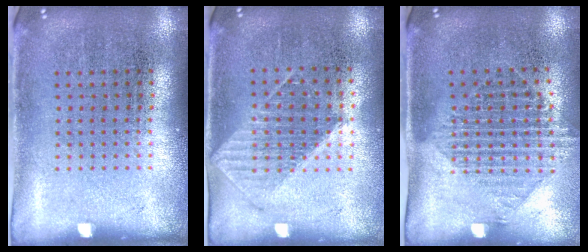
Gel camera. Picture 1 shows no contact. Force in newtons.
{"total": 1.1, "press": 1.0, "slide": 0.4}
{"total": 1.5, "press": 1.3, "slide": 0.9}